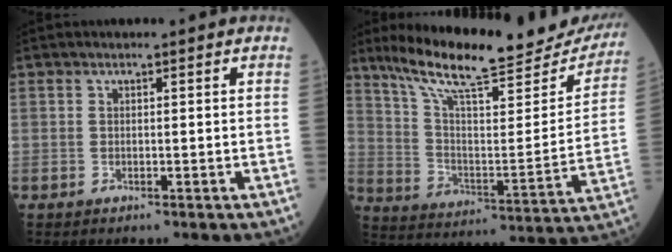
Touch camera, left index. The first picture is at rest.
{"total": 25.6, "force": [22.4, 4.5, 11.5], "torque": [-0.183, -0.039, 0.316]}